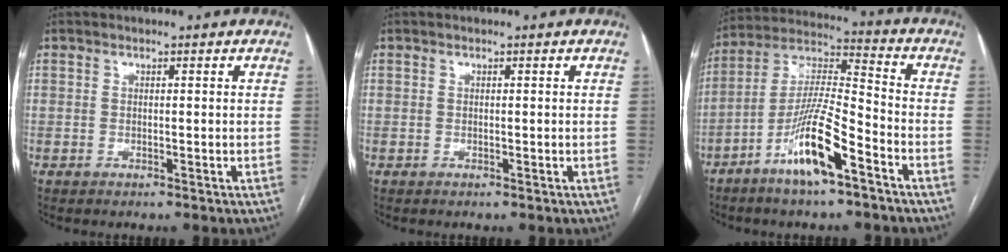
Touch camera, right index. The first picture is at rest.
{"total": 0.0}
{"total": 12.8, "force": [-6.8, 1.5, 10.8], "torque": [-0.214, -0.005, -0.130]}